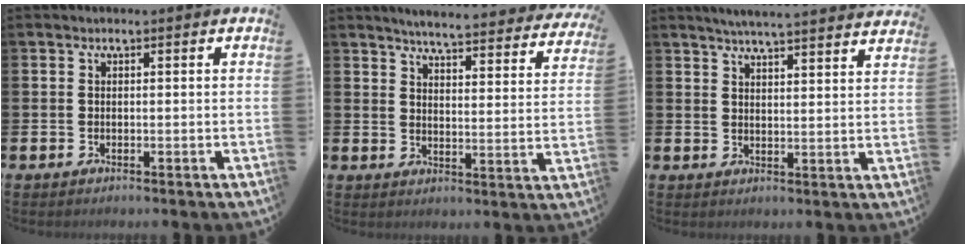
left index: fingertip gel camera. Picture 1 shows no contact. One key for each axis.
{"total": 5.1, "fx": 5.0, "fy": 0.1, "fz": 1.1, "tx": -0.039, "ty": -0.041, "tz": 0.083}
{"total": 5.0, "fx": 4.8, "fy": -0.6, "fz": 0.9, "tx": -0.028, "ty": -0.029, "tz": 0.085}